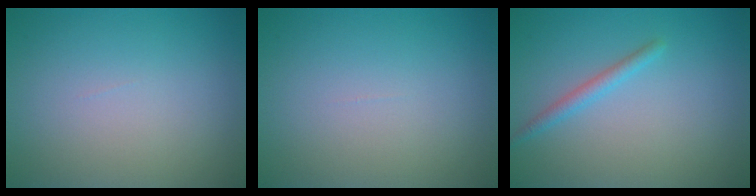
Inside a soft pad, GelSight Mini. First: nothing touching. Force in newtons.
{"total": 0.0}
{"total": 1.5, "press": 1.5, "slide": 0.1}